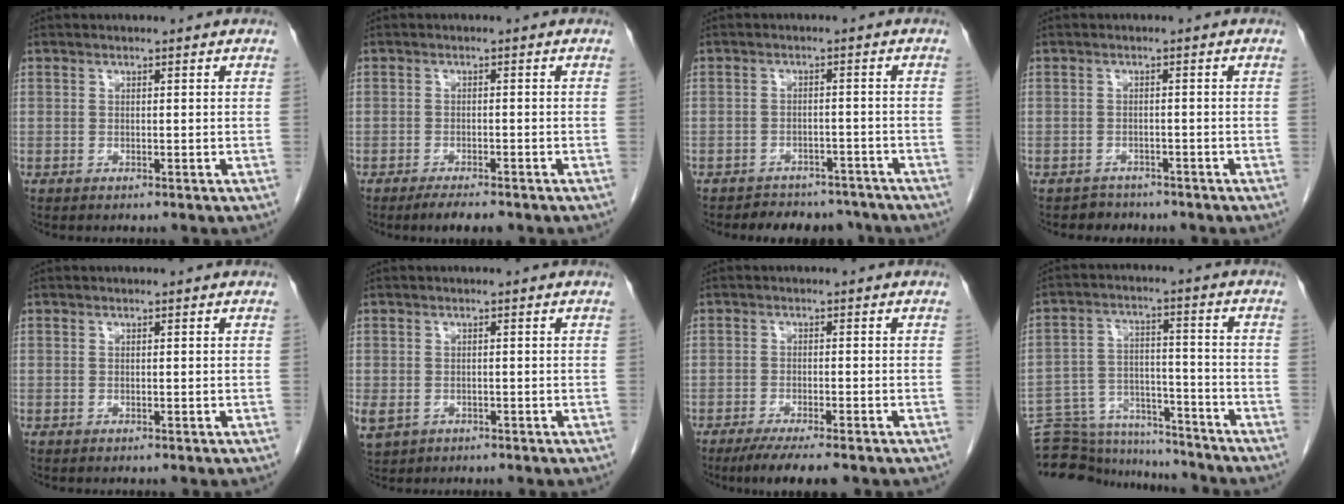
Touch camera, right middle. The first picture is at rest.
{"total": 3.6, "force": [-2.9, 0.7, 2.1], "torque": [-0.032, -0.005, -0.043]}
{"total": 8.4, "force": [-7.5, 3.6, 1.0], "torque": [-0.004, 0.005, -0.088]}
{"total": 2.6, "force": [-2.1, 1.3, -0.6], "torque": [0.004, 0.004, -0.035]}
{"total": 0.0}
{"total": 4.2, "force": [-1.8, 3.2, 1.9], "torque": [-0.044, -0.007, -0.023]}
{"total": 7.0, "force": [-5.4, 0.7, 4.4], "torque": [-0.063, -0.015, -0.082]}
{"total": 16.7, "force": [-15.8, 4.0, 3.5], "torque": [-0.072, 0.029, -0.237]}